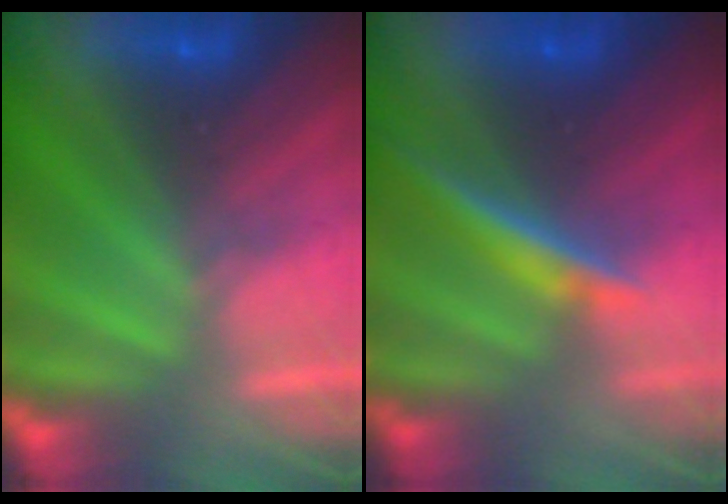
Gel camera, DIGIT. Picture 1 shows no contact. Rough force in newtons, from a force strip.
{"total": 3.8}